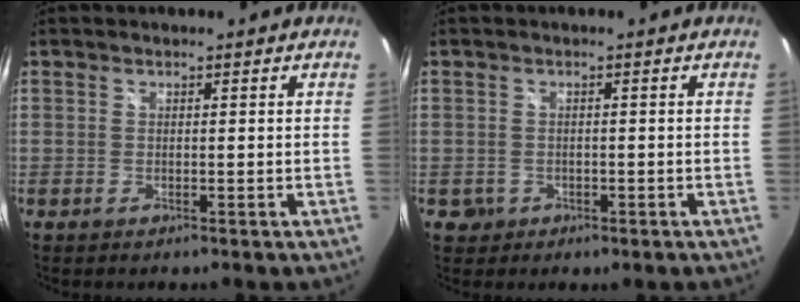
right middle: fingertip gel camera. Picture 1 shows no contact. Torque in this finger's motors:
{"motor_torque": [-0.21, -0.11, -0.02, 0.00]}